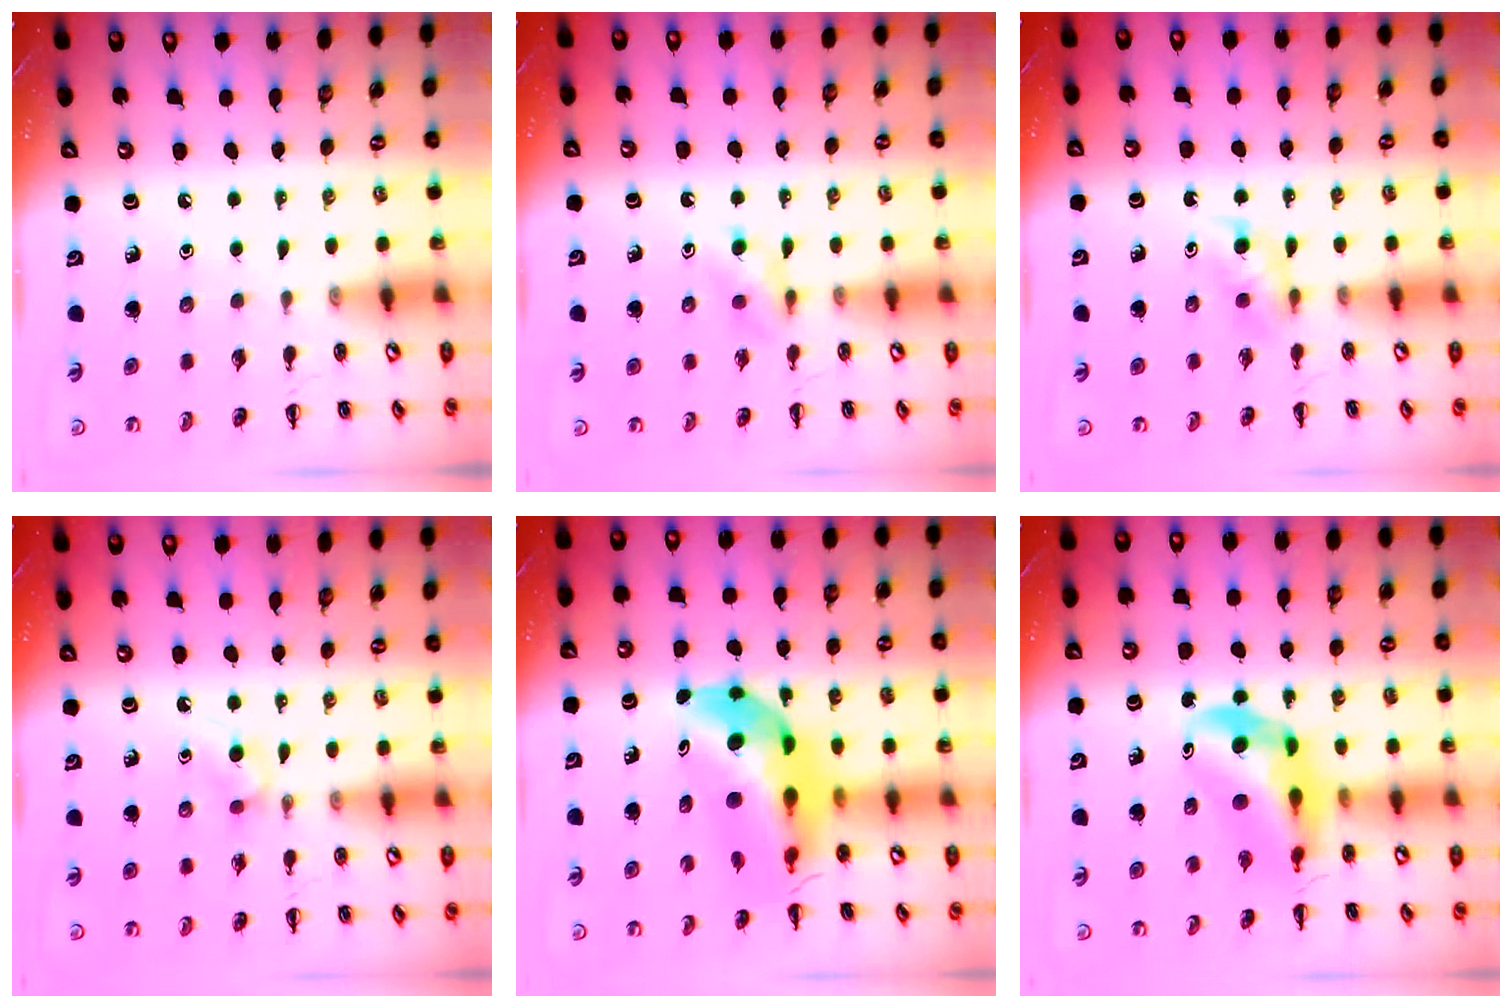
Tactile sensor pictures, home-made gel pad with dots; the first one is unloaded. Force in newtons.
{"total": 3.3, "press": 3.1, "slide": 1.1}
{"total": 3.5, "press": 3.3, "slide": 1.2}
{"total": 2.7, "press": 2.5, "slide": 1.2}
{"total": 12.5, "press": 12.0, "slide": 3.5}
{"total": 9.0, "press": 8.6, "slide": 2.7}